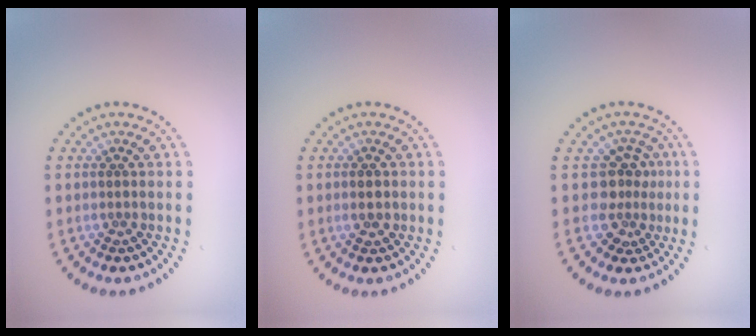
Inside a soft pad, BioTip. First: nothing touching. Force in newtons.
{"total": 1.7, "press": 1.7, "slide": 0.1}
{"total": 2.8, "press": 2.0, "slide": 1.9}